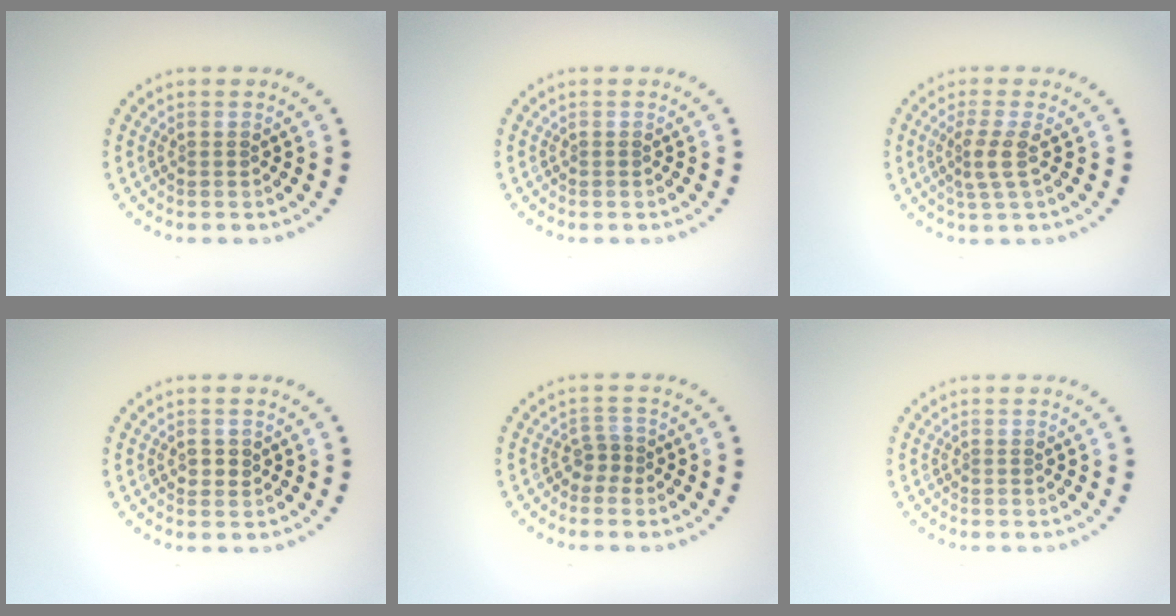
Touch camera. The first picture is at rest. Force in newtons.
{"total": 0.0}
{"total": 2.3, "press": 1.7, "slide": 1.6}
{"total": 1.2, "press": 1.2, "slide": 0.3}
{"total": 1.4, "press": 1.1, "slide": 0.9}
{"total": 0.0}